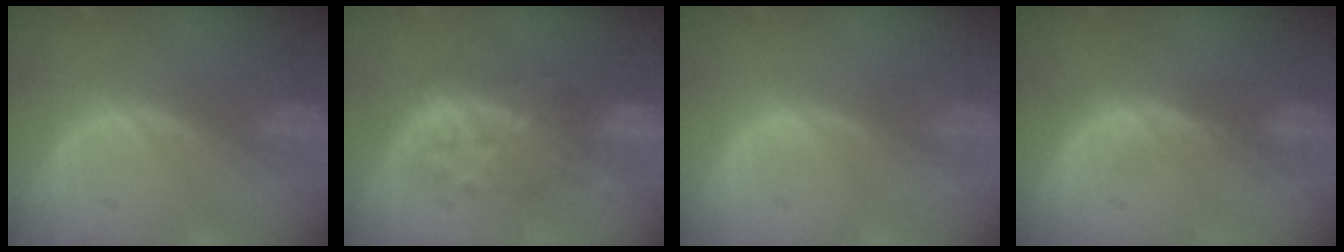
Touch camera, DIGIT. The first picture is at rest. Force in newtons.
{"total": 8.3, "press": 8.2, "slide": 1.2}
{"total": 0.5, "press": 0.1, "slide": 0.5}
{"total": 2.1, "press": 1.5, "slide": 1.4}